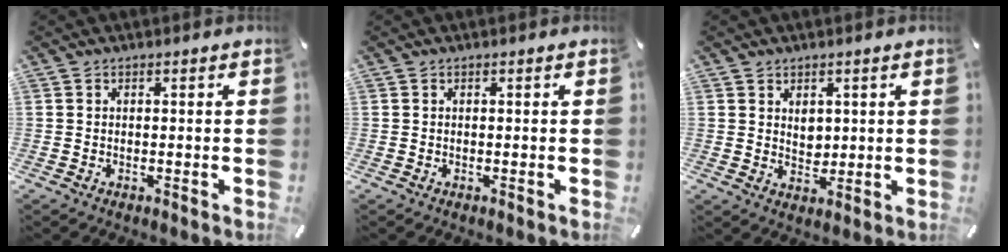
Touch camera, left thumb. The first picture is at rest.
{"total": 0.0}
{"total": 3.6, "force": [1.6, 3.1, 1.1], "torque": [-0.004, -0.009, 0.025]}